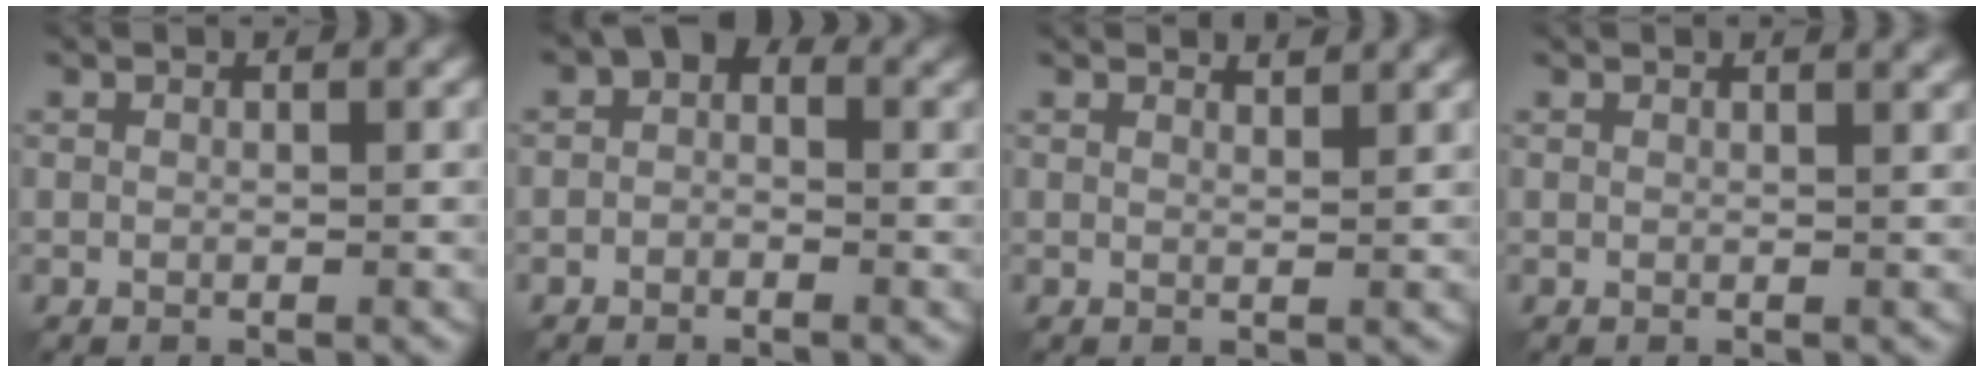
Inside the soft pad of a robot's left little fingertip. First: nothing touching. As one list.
[{"total": 3.1, "force": [0.5, 2.4, 1.9], "torque": [-0.017, 0.011, -0.012]}, {"total": 2.1, "force": [1.9, 0.4, 0.7], "torque": [-0.009, 0.006, 0.024]}, {"total": 2.7, "force": [1.9, 1.1, 1.6], "torque": [0.001, 0.016, 0.009]}]